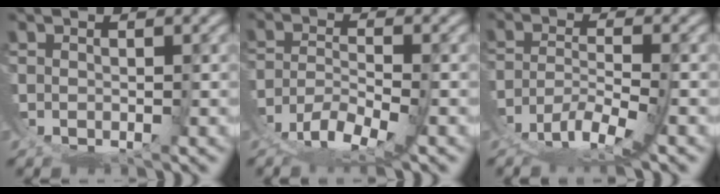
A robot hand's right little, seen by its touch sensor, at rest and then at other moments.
{"total": 4.8, "force": [-2.4, 1.7, 3.8], "torque": [-0.057, -0.015, -0.038]}
{"total": 5.1, "force": [-2.7, 1.2, 4.2], "torque": [-0.064, -0.018, -0.036]}